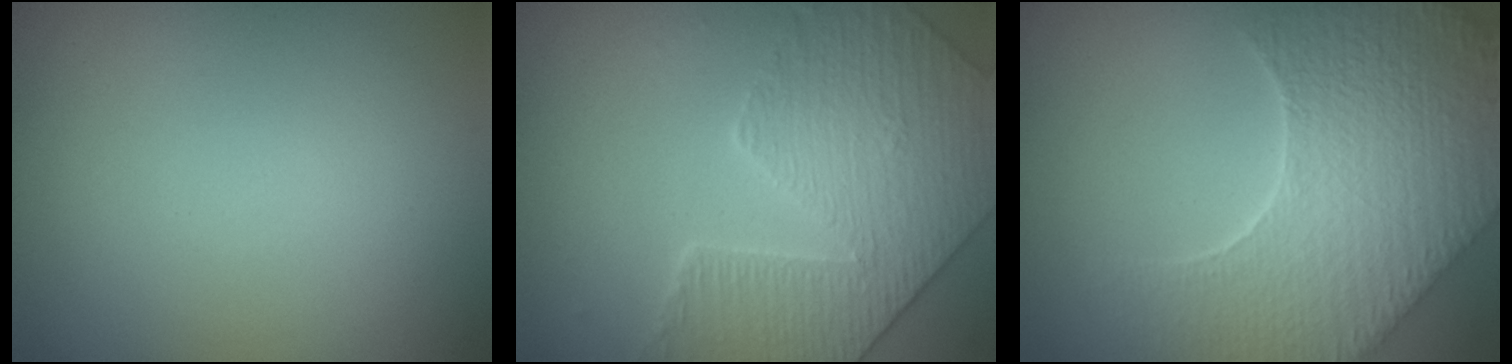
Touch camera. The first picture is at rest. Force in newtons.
{"total": 4.4, "press": 4.4, "slide": 0.2}
{"total": 9.1, "press": 6.4, "slide": 6.5}